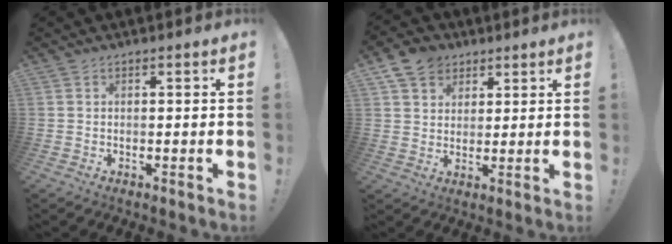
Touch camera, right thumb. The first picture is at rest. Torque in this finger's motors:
{"motor_torque": [-0.39, 0.27, 0.64, 0.48, 0.00]}